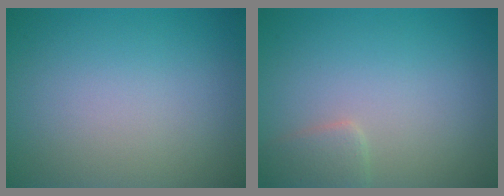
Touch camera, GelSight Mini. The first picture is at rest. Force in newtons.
{"total": 1.7, "press": 1.7, "slide": 0.1}